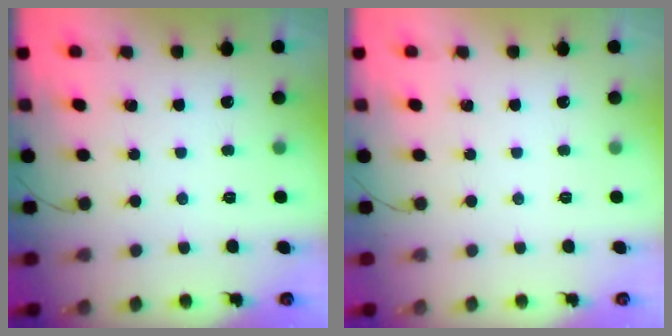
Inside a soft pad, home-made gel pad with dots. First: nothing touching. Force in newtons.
{"total": 0.0}